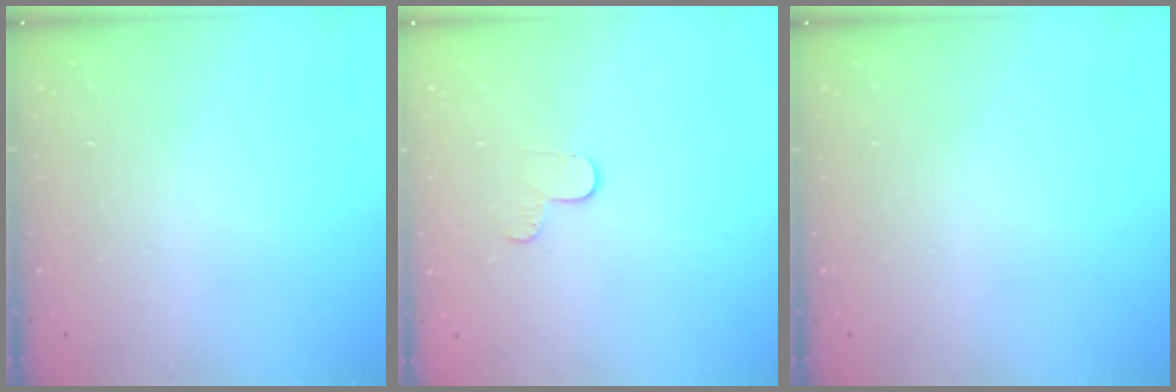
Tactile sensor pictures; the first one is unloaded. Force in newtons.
{"total": 3.9, "press": 3.9, "slide": 0.4}
{"total": 0.0}